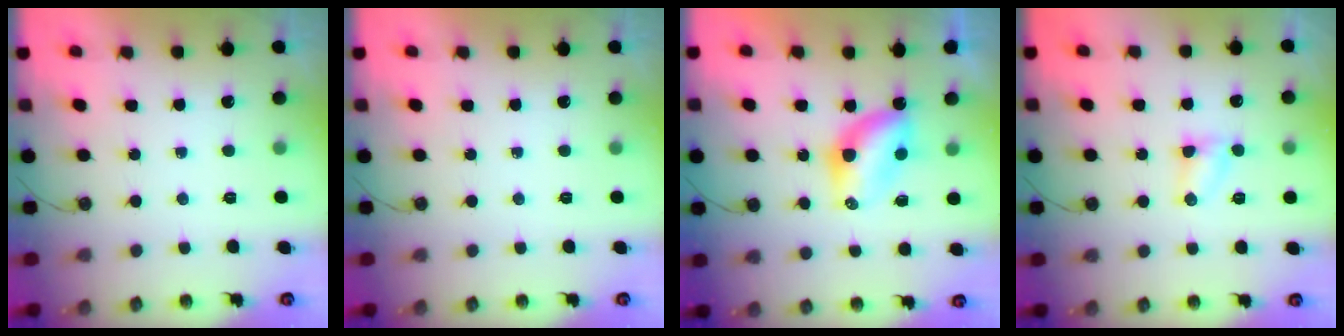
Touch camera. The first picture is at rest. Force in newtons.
{"total": 0.0}
{"total": 6.5, "press": 6.5, "slide": 0.1}
{"total": 3.6, "press": 3.5, "slide": 0.4}